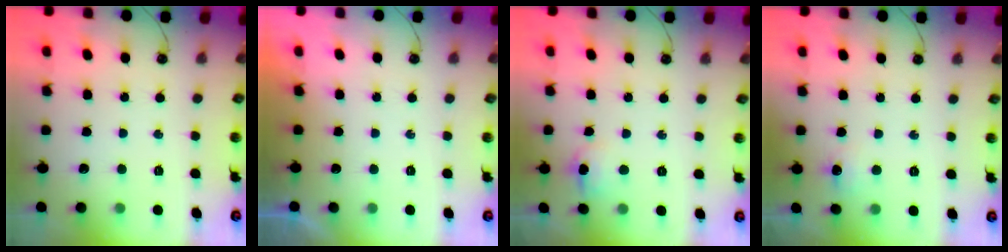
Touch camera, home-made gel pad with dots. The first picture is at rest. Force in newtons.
{"total": 0.0}
{"total": 4.8, "press": 4.4, "slide": 1.9}
{"total": 6.7, "press": 6.7, "slide": 0.7}